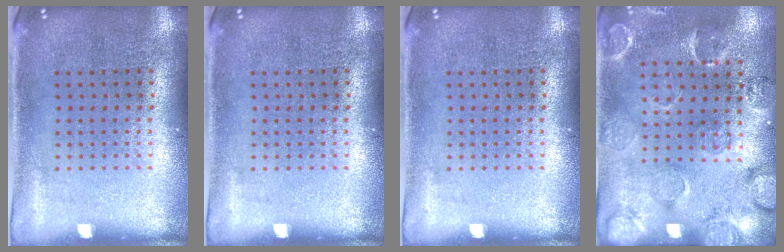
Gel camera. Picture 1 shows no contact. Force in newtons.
{"total": 0.0}
{"total": 0.0}
{"total": 2.7, "press": 1.9, "slide": 1.9}